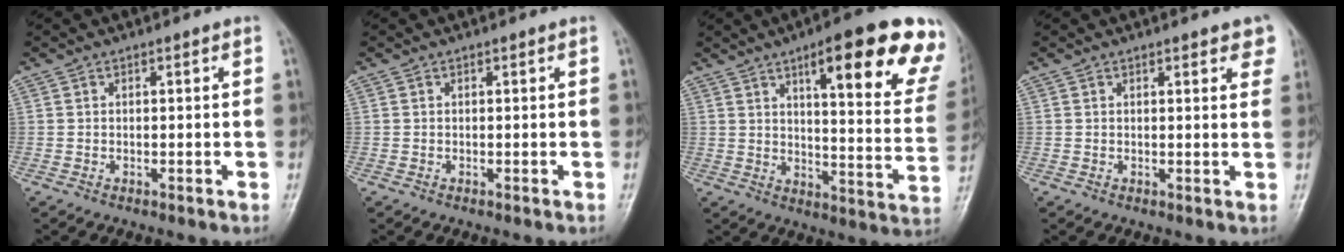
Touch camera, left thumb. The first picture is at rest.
{"total": 0.0}
{"total": 22.7, "force": [12.6, 5.4, 18.1], "torque": [-0.208, -0.044, 0.160]}
{"total": 4.9, "force": [3.0, 1.6, 3.6], "torque": [-0.017, -0.004, 0.031]}